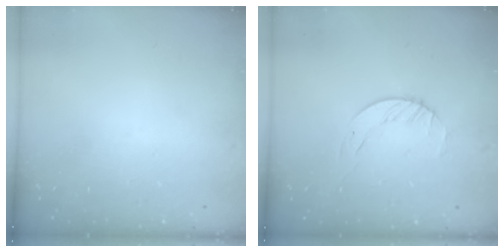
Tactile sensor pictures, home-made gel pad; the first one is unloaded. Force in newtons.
{"total": 3.5, "press": 3.4, "slide": 0.4}